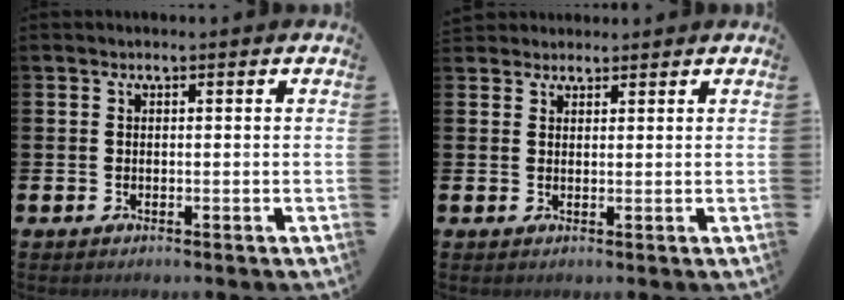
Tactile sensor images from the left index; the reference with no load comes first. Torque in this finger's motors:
{"motor_torque": [0.68, -1.46, 1.02, 0.21]}